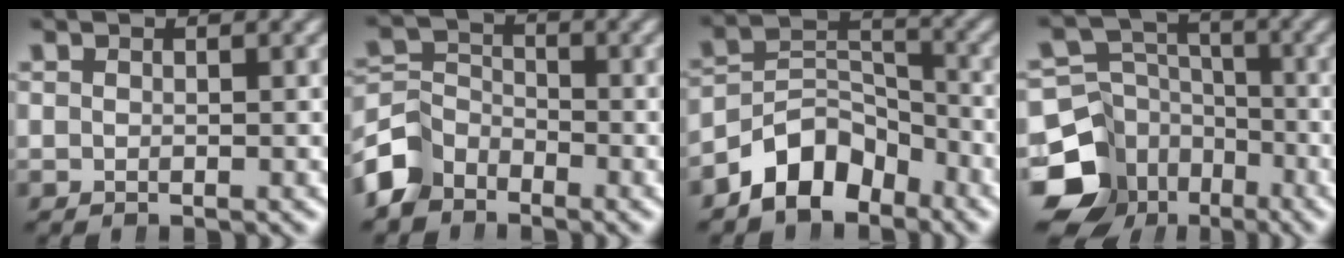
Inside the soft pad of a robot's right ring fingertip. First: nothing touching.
{"total": 6.1, "force": [-3.0, 4.9, 2.0], "torque": [-0.038, -0.018, -0.047]}
{"total": 7.5, "force": [-4.3, 4.9, 3.6], "torque": [-0.036, -0.014, -0.074]}
{"total": 13.4, "force": [-5.1, 10.7, 6.3], "torque": [-0.091, -0.048, -0.076]}